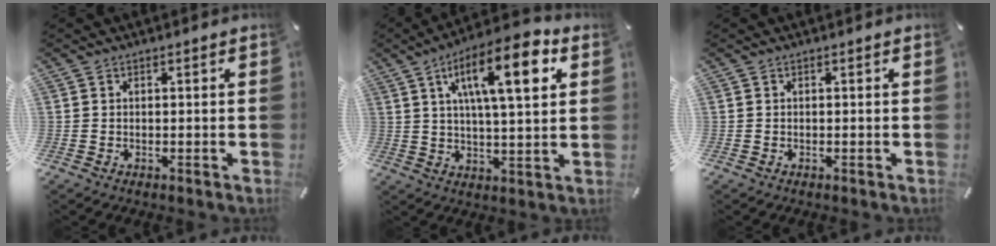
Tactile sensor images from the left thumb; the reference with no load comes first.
{"total": 16.5, "force": [6.9, 5.4, 14.0], "torque": [-0.217, -0.012, 0.103]}
{"total": 0.0}